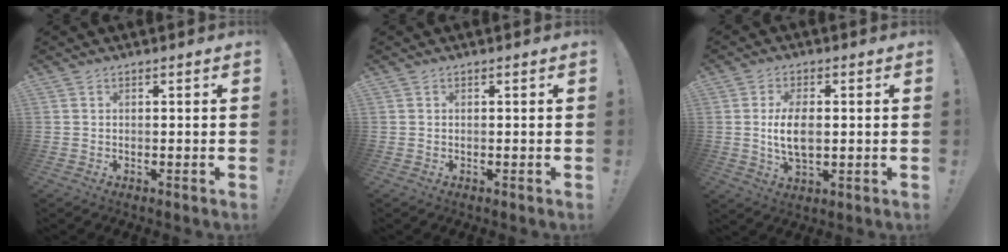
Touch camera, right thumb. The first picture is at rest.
{"total": 0.0}
{"total": 8.4, "force": [0.2, 4.3, 7.2], "torque": [-0.133, -0.009, -0.001]}